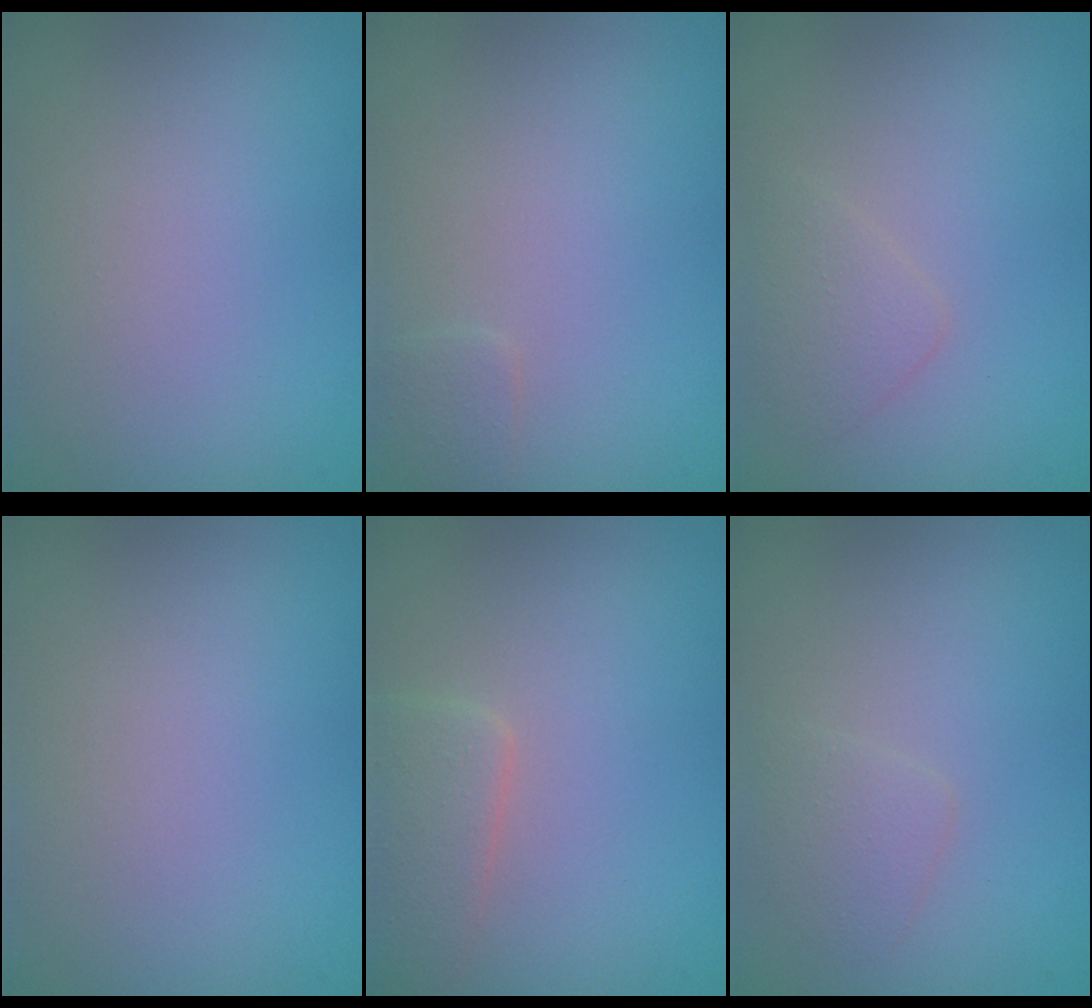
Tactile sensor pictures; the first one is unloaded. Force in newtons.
{"total": 0.9, "press": 0.9, "slide": 0.1}
{"total": 1.5, "press": 1.5, "slide": 0.1}
{"total": 0.0}
{"total": 2.9, "press": 2.9, "slide": 0.3}
{"total": 1.4, "press": 1.4, "slide": 0.1}